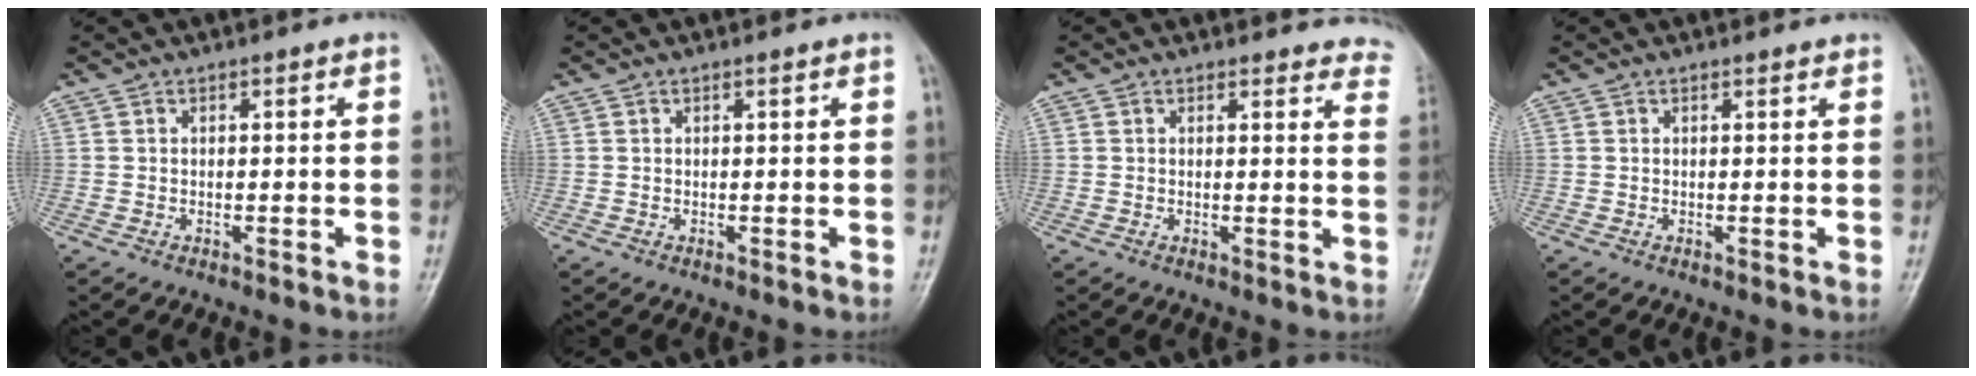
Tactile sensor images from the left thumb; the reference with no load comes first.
{"total": 0.0}
{"total": 9.1, "force": [8.7, 2.5, 0.6], "torque": [0.045, -0.050, 0.058]}
{"total": 0.7, "force": [0.7, 0.1, 0.2], "torque": [-0.004, -0.002, 0.008]}